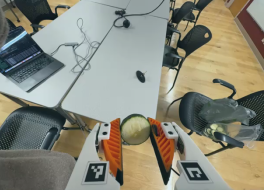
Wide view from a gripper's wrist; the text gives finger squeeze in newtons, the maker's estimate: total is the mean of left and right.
{"total": 8.3, "left": 8.2, "right": 8.5}